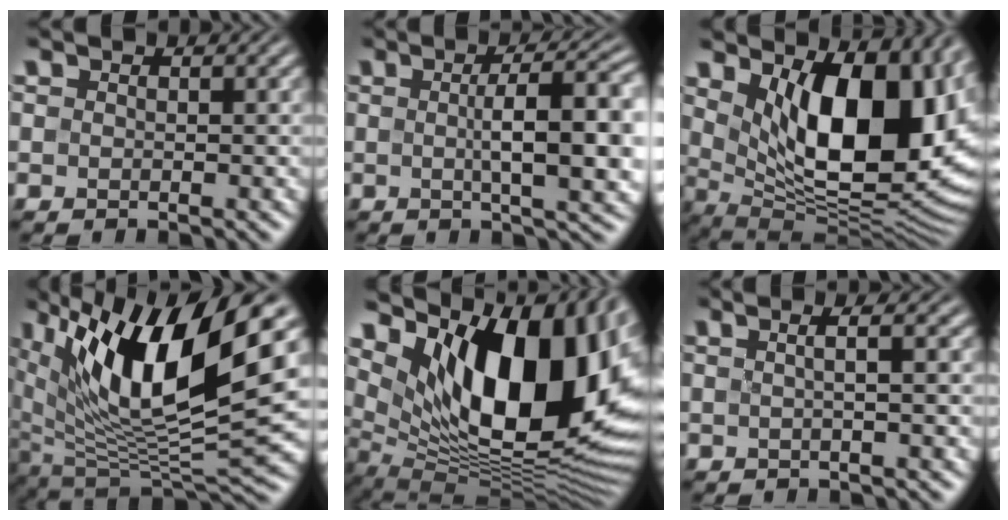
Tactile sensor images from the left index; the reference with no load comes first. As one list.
[{"total": 8.7, "force": [0.1, 2.3, 8.3], "torque": [-0.118, 0.003, 0.003]}, {"total": 14.6, "force": [3.4, 7.6, 12.0], "torque": [-0.149, -0.014, 0.060]}, {"total": 14.6, "force": [5.3, 5.1, 12.6], "torque": [-0.240, -0.008, 0.090]}, {"total": 17.5, "force": [5.7, 8.8, 13.9], "torque": [-0.207, 0.005, 0.097]}, {"total": 2.9, "force": [0.6, 1.0, 2.7], "torque": [-0.025, 0.008, -0.019]}]